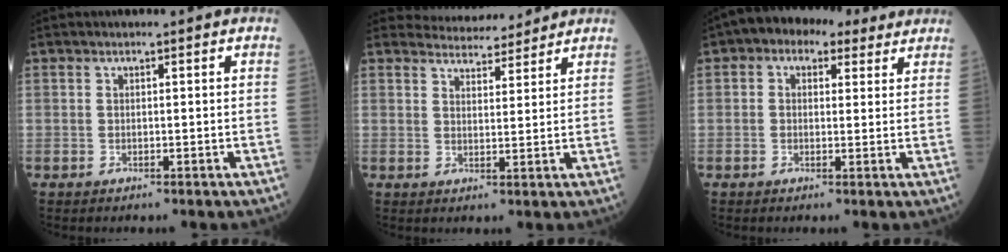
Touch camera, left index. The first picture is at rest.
{"total": 6.9, "force": [6.7, 1.5, 0.3], "torque": [0.000, 0.010, 0.090]}
{"total": 6.8, "force": [4.1, 4.2, 3.4], "torque": [-0.045, 0.039, 0.057]}